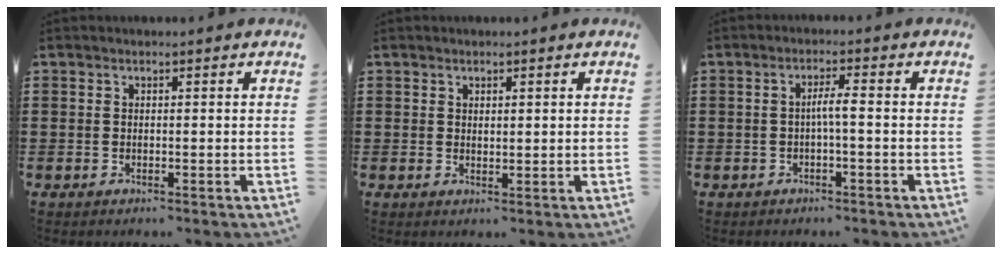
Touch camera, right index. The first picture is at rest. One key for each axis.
{"total": 0.8, "fx": 0.6, "fy": 0.4, "fz": 0.5, "tx": -0.009, "ty": 0.004, "tz": 0.011}
{"total": 2.6, "fx": -0.5, "fy": 0.1, "fz": 2.6, "tx": -0.049, "ty": 0.001, "tz": -0.013}